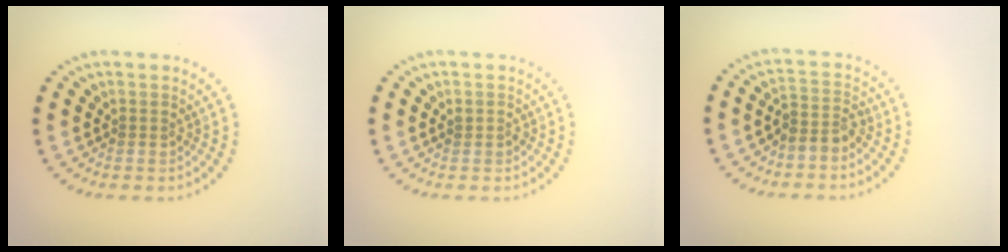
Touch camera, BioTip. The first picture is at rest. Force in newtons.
{"total": 0.7, "press": 0.7, "slide": 0.1}
{"total": 2.2, "press": 1.8, "slide": 1.3}